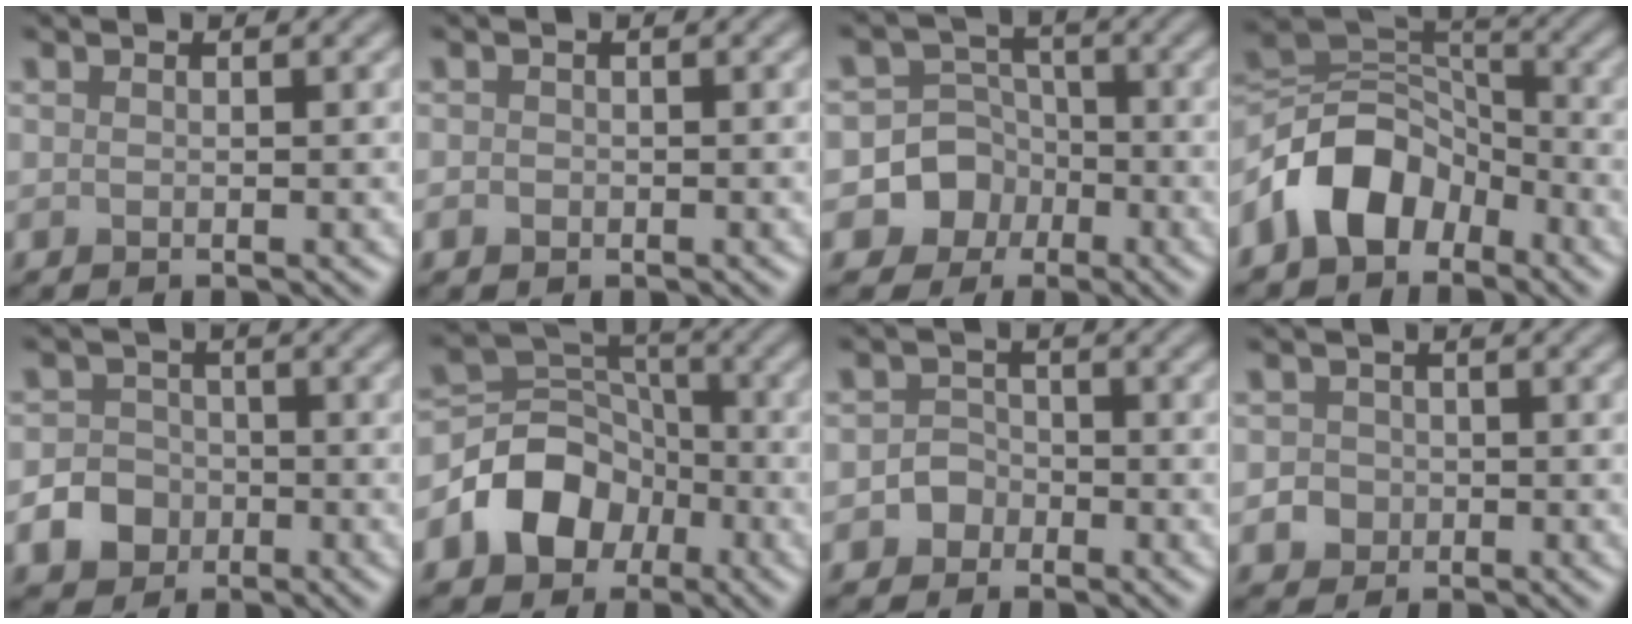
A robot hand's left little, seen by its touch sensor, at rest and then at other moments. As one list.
[{"total": 0.8, "force": [-0.4, 0.7, 0.3], "torque": [-0.001, -0.002, -0.009]}, {"total": 6.8, "force": [-2.8, 6.2, 0.8], "torque": [0.011, 0.005, -0.071]}, {"total": 7.8, "force": [-4.2, 5.1, 4.1], "torque": [-0.061, 0.012, -0.092]}, {"total": 4.1, "force": [-1.9, 3.5, 1.2], "torque": [-0.007, 0.000, -0.048]}, {"total": 7.1, "force": [-3.0, 5.5, 3.3], "torque": [-0.044, 0.006, -0.063]}, {"total": 2.0, "force": [-1.0, 1.7, 0.4], "torque": [0.011, 0.008, -0.027]}, {"total": 2.9, "force": [-1.1, 2.6, 0.6], "torque": [0.012, 0.003, -0.028]}]